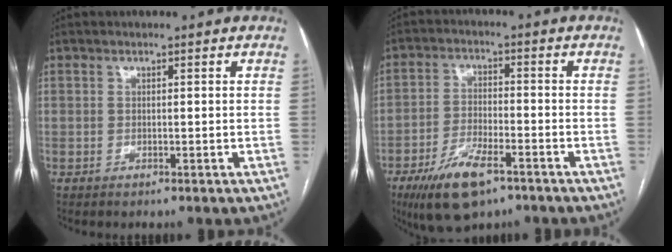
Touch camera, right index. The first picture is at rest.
{"total": 9.9, "force": [-6.0, 3.3, 7.1], "torque": [-0.140, -0.013, -0.100]}